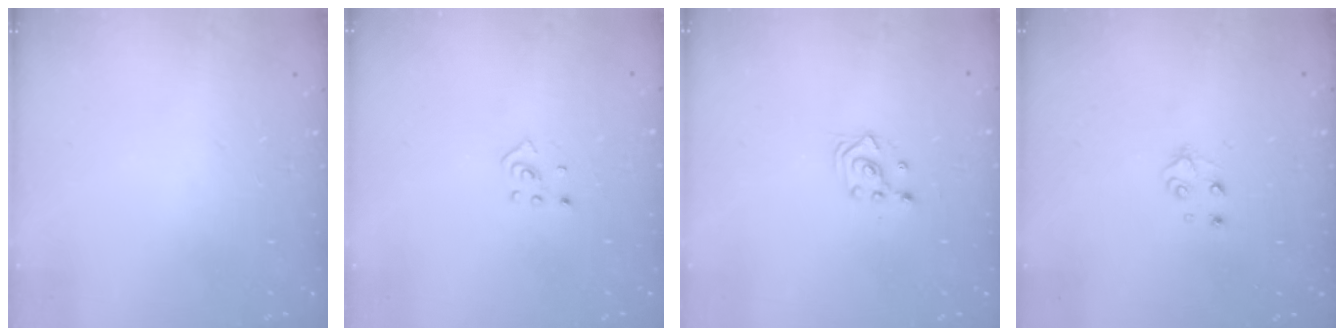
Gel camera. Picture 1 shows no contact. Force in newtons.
{"total": 2.0, "press": 1.9, "slide": 0.8}
{"total": 2.5, "press": 2.5, "slide": 0.3}
{"total": 4.1, "press": 4.0, "slide": 0.5}